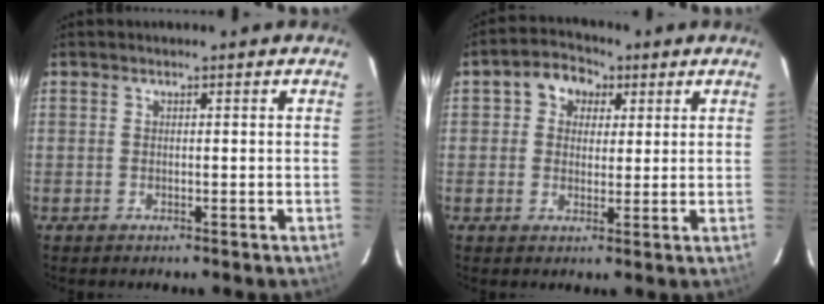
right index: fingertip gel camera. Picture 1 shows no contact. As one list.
[{"total": 6.4, "force": [2.2, 5.3, 2.8], "torque": [-0.046, 0.022, 0.032]}]